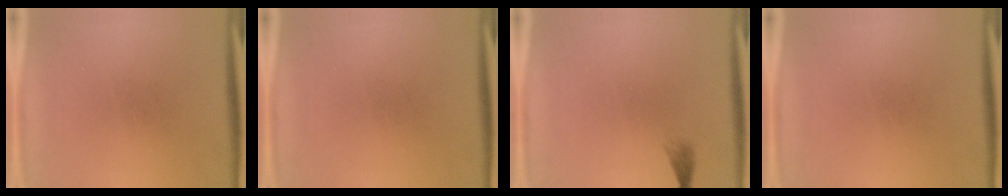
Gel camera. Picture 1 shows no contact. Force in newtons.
{"total": 0.0}
{"total": 1.0}
{"total": 0.0}